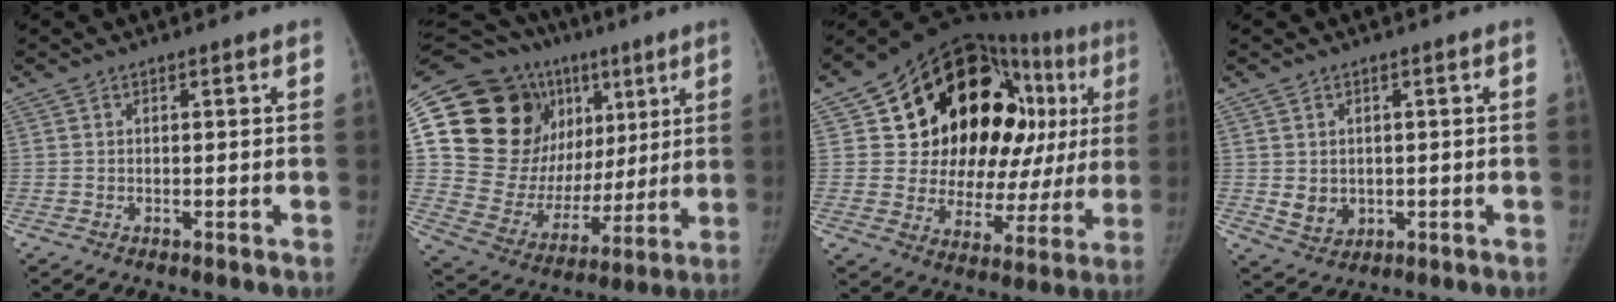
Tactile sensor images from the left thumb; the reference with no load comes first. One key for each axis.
{"total": 28.5, "fx": 10.1, "fy": 20.3, "fz": 17.3, "tx": -0.231, "ty": 0.034, "tz": 0.192}
{"total": 31.5, "fx": 9.4, "fy": 18.2, "fz": 24.0, "tx": -0.293, "ty": 0.030, "tz": 0.155}
{"total": 4.9, "fx": -0.1, "fy": 4.2, "fz": 2.4, "tx": -0.023, "ty": 0.000, "tz": 0.014}